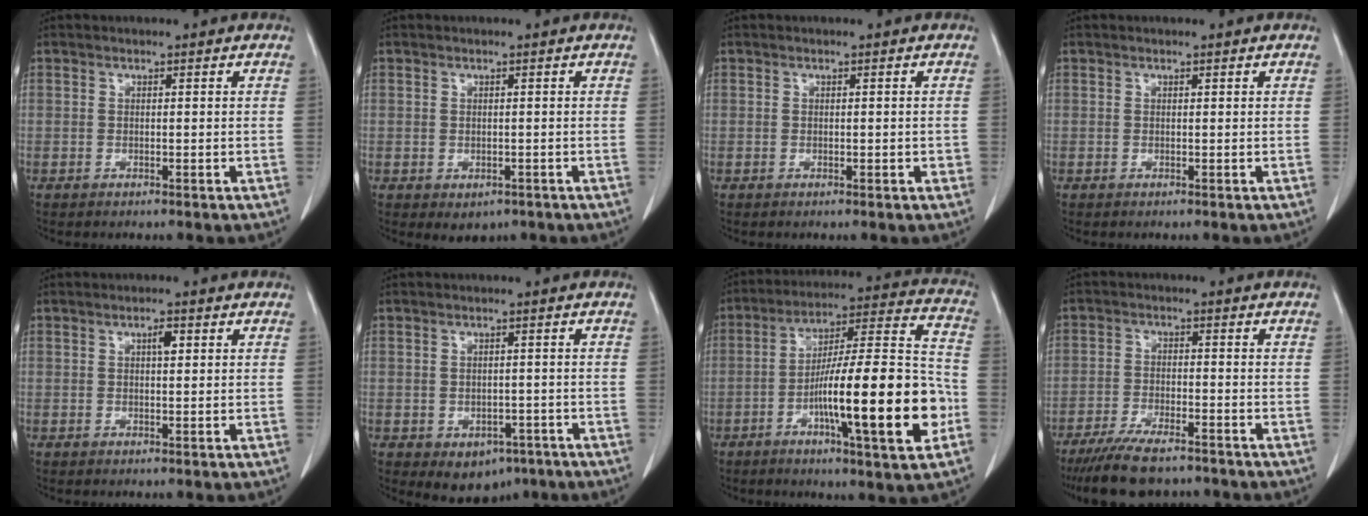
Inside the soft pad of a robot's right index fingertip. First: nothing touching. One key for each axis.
{"total": 2.4, "fx": -1.0, "fy": 1.9, "fz": 1.1, "tx": -0.009, "ty": 0.000, "tz": -0.002}
{"total": 1.1, "fx": -0.2, "fy": 0.6, "fz": 0.9, "tx": -0.014, "ty": 0.002, "tz": 0.000}
{"total": 0.0}
{"total": 1.7, "fx": 0.6, "fy": 0.5, "fz": 1.5, "tx": -0.025, "ty": 0.001, "tz": 0.009}
{"total": 5.5, "fx": -2.9, "fy": 4.0, "fz": 2.3, "tx": -0.019, "ty": 0.004, "tz": -0.027}
{"total": 21.5, "fx": -6.3, "fy": 1.9, "fz": 20.5, "tx": -0.305, "ty": 0.005, "tz": -0.096}
{"total": 9.8, "fx": -8.0, "fy": 2.3, "fz": 5.1, "tx": -0.086, "ty": -0.020, "tz": -0.128}